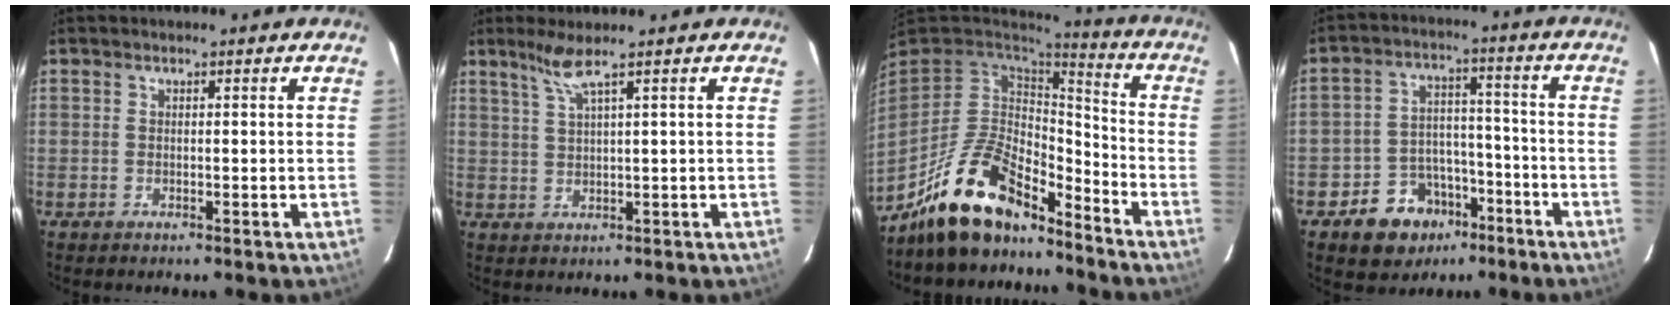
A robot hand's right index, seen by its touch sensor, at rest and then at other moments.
{"total": 3.4, "force": [2.3, -0.9, 2.3], "torque": [-0.047, -0.005, 0.048]}
{"total": 16.5, "force": [-12.5, 6.3, 8.6], "torque": [-0.188, -0.003, -0.224]}
{"total": 10.4, "force": [-6.4, 7.7, 2.9], "torque": [-0.065, 0.035, -0.083]}